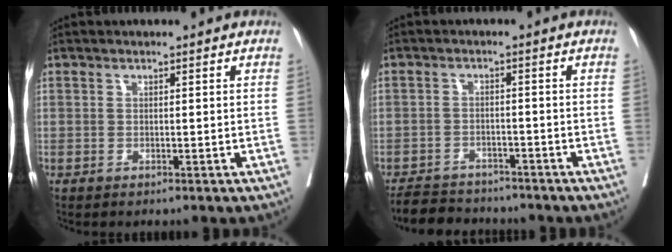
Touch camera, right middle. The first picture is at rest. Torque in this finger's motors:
{"motor_torque": [0.43, -0.88, -0.02, -0.01]}